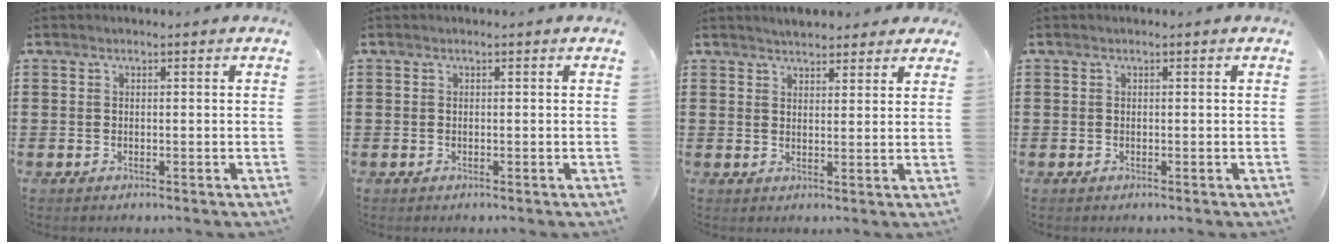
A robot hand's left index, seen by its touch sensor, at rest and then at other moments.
{"total": 0.0}
{"total": 2.9, "force": [2.8, 0.8, 0.3], "torque": [-0.014, -0.001, 0.053]}
{"total": 0.0}